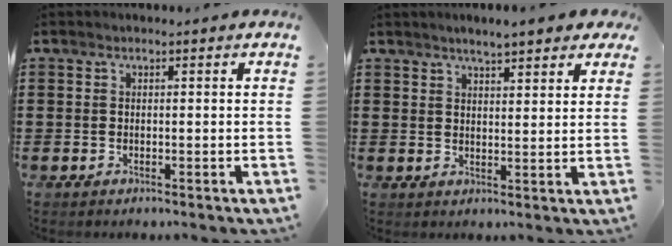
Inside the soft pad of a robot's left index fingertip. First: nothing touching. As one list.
[{"total": 3.7, "force": [3.3, 0.3, 1.7], "torque": [-0.042, -0.001, 0.058]}]